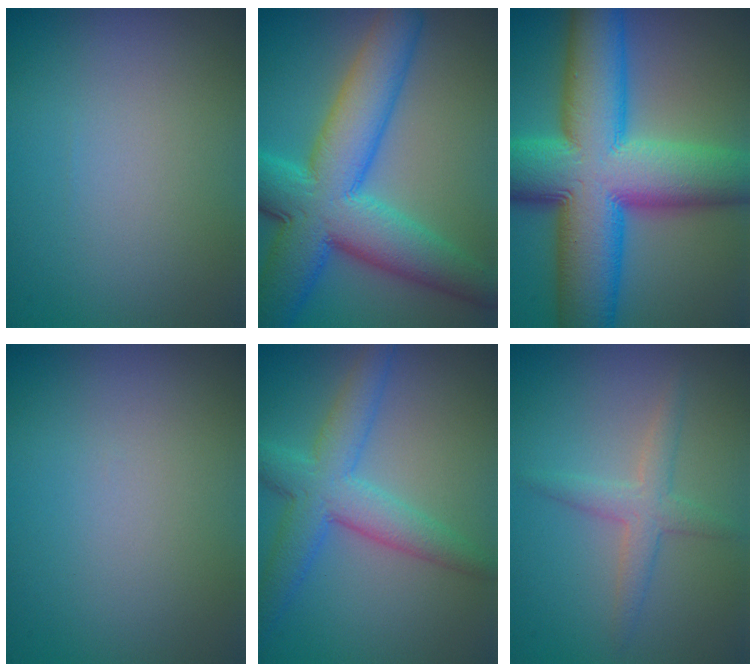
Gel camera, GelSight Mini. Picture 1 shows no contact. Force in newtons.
{"total": 11.3, "press": 11.3, "slide": 0.1}
{"total": 16.5, "press": 16.5, "slide": 0.2}
{"total": 0.0}
{"total": 5.3, "press": 5.3, "slide": 0.2}
{"total": 2.4, "press": 2.4, "slide": 0.0}